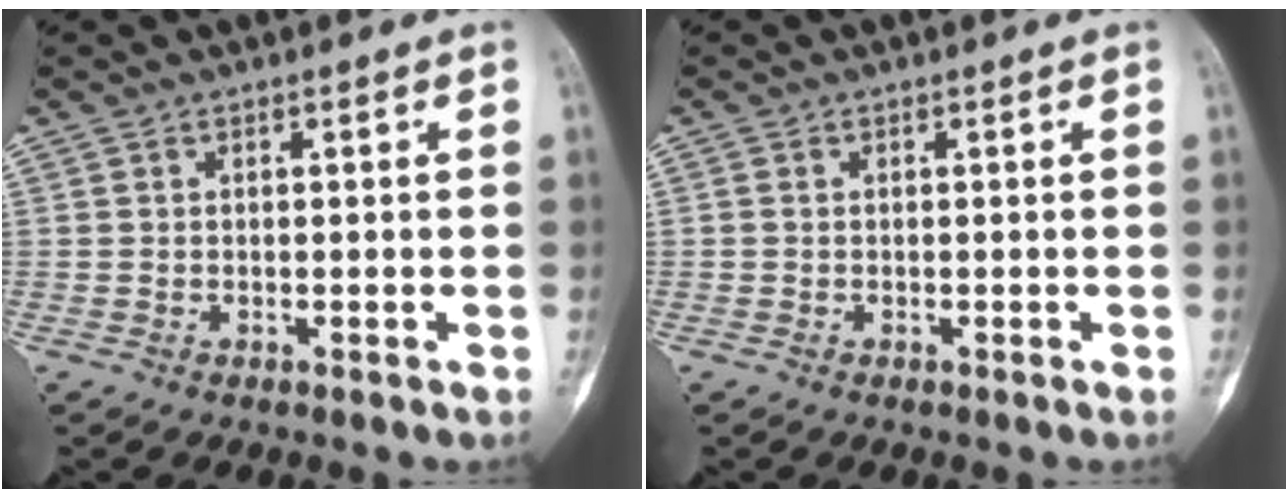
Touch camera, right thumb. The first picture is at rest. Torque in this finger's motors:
{"motor_torque": [-0.48, -0.25, -0.02, 0.16, -0.02]}